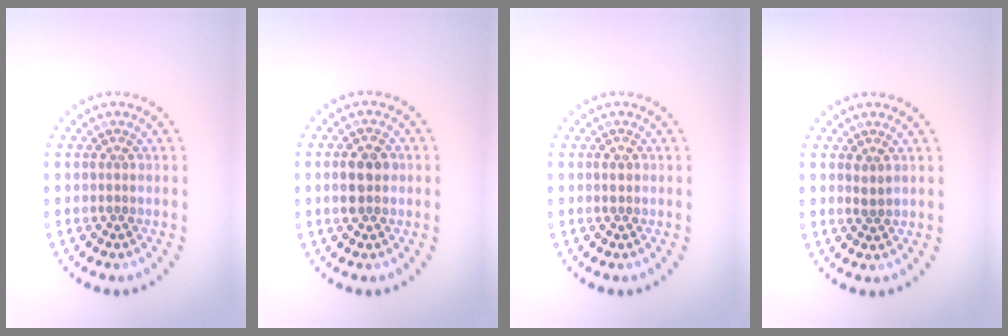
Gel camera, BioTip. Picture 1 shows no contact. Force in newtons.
{"total": 3.2, "press": 3.2, "slide": 0.2}
{"total": 0.9, "press": 0.9, "slide": 0.0}
{"total": 1.0, "press": 1.0, "slide": 0.3}